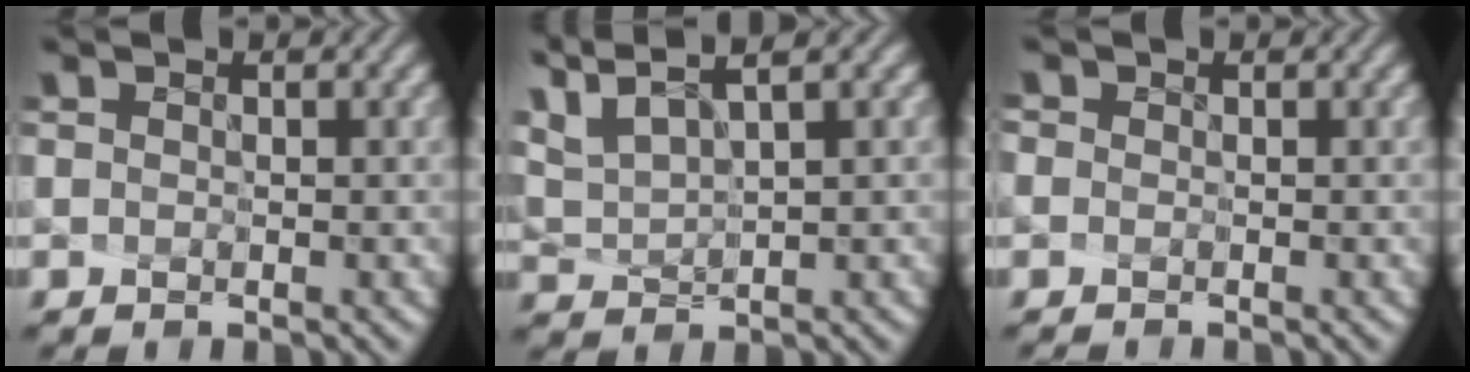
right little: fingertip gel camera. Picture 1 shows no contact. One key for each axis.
{"total": 4.0, "fx": 3.5, "fy": -0.3, "fz": 1.9, "tx": -0.076, "ty": 0.006, "tz": 0.092}
{"total": 0.8, "fx": -0.1, "fy": 0.8, "fz": 0.3, "tx": -0.008, "ty": 0.005, "tz": -0.001}